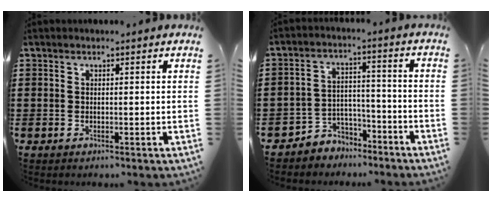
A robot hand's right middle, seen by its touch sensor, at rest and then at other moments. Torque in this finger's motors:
{"motor_torque": [1.54, -0.07, 0.03, -0.08]}